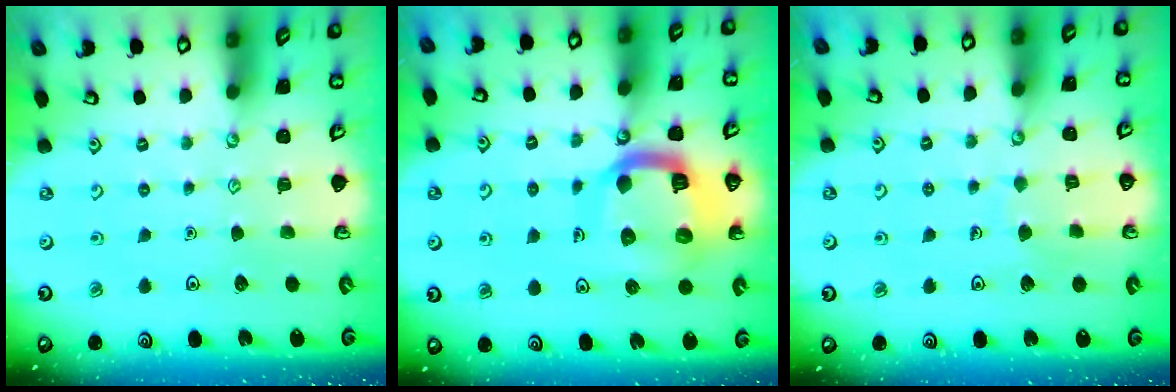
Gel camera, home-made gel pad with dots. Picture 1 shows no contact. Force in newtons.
{"total": 15.8, "press": 15.7, "slide": 1.9}
{"total": 4.6, "press": 4.6, "slide": 0.4}